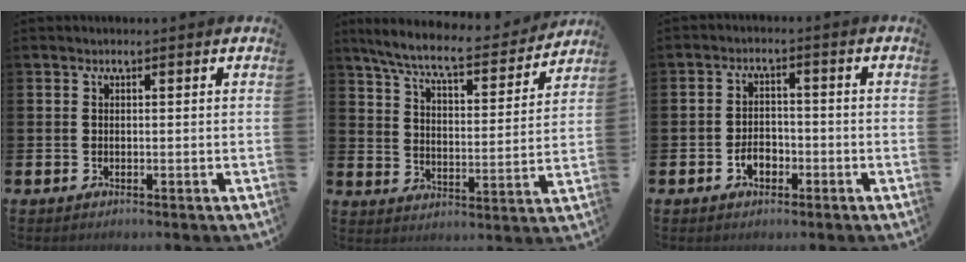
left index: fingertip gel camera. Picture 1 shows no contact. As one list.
[{"total": 8.0, "force": [7.3, 0.9, 3.3], "torque": [-0.095, -0.047, 0.123]}, {"total": 3.0, "force": [-1.4, 2.0, 1.7], "torque": [-0.024, 0.000, -0.032]}]